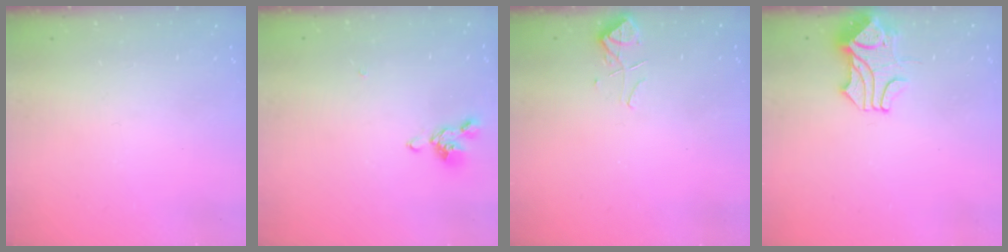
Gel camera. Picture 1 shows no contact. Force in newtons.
{"total": 3.6, "press": 3.5, "slide": 0.8}
{"total": 3.0, "press": 3.0, "slide": 0.5}
{"total": 2.2, "press": 1.9, "slide": 1.1}